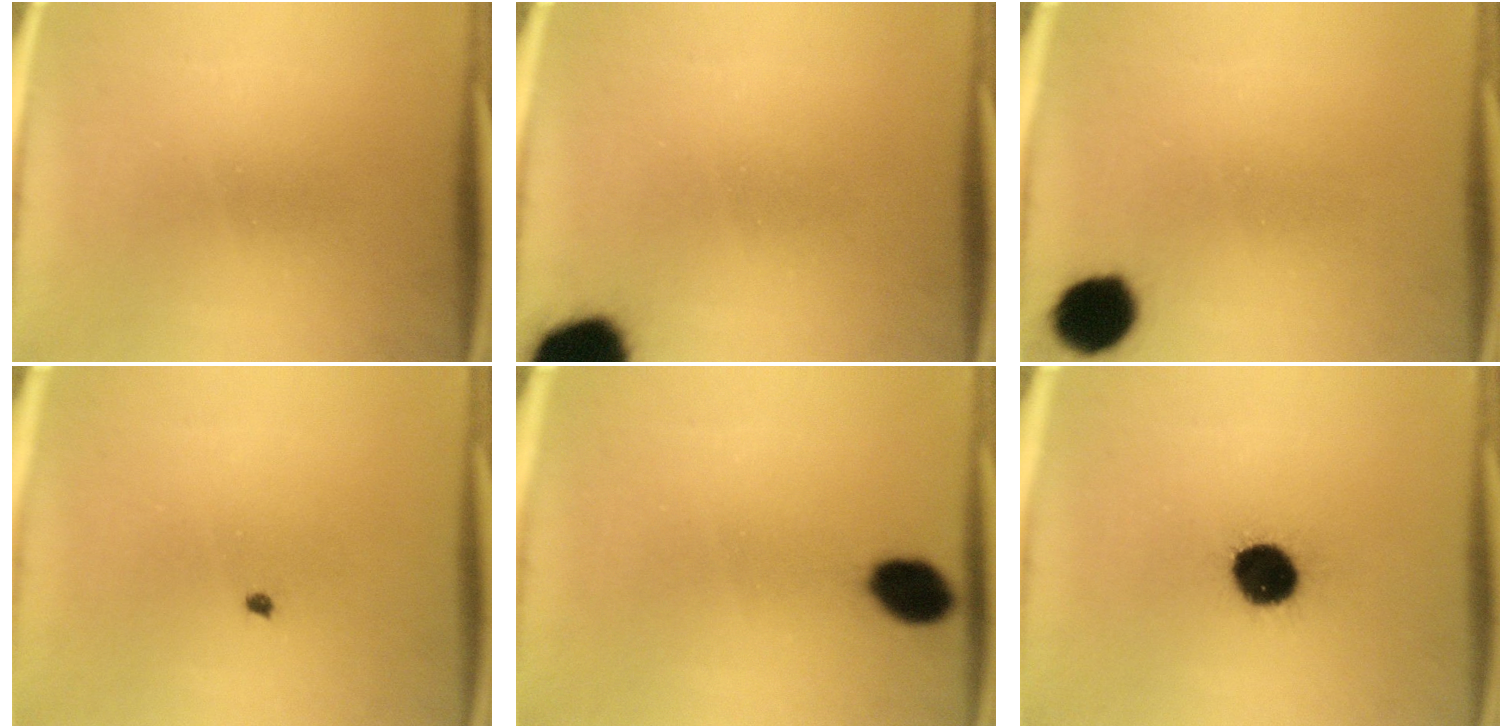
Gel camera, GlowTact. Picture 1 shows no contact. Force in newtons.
{"total": 13.5}
{"total": 9.2}
{"total": 0.5}
{"total": 7.0}
{"total": 12.5}